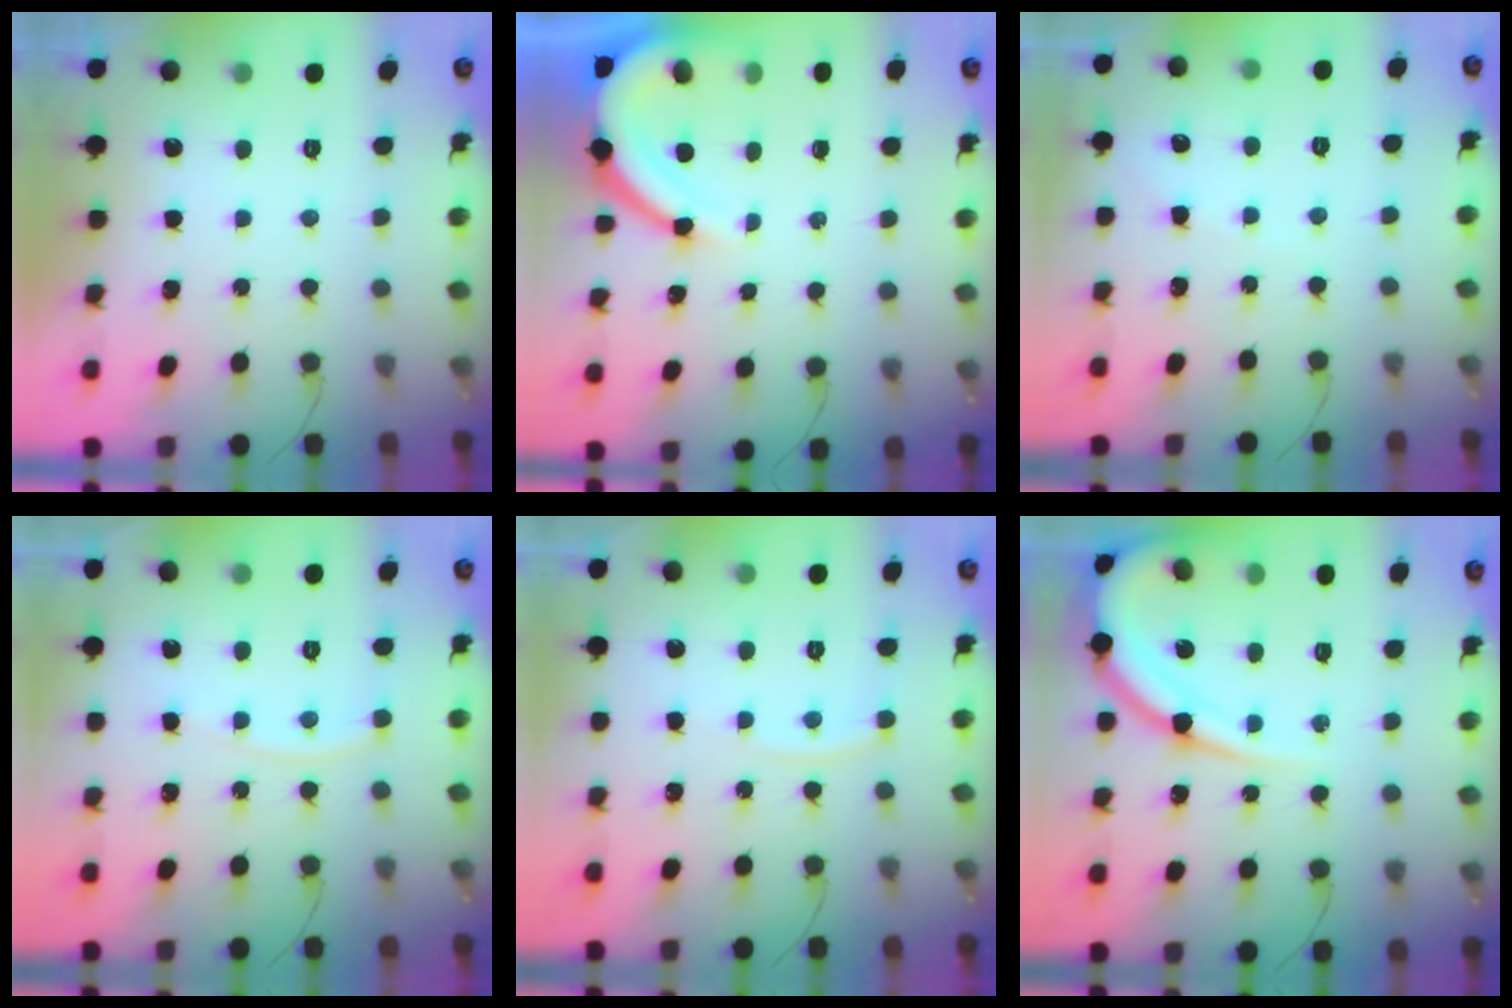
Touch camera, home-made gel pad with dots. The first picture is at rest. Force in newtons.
{"total": 10.9, "press": 10.8, "slide": 1.2}
{"total": 3.5, "press": 3.5, "slide": 0.6}
{"total": 3.3, "press": 3.2, "slide": 0.4}
{"total": 4.5, "press": 4.4, "slide": 0.6}
{"total": 13.5, "press": 13.4, "slide": 1.6}